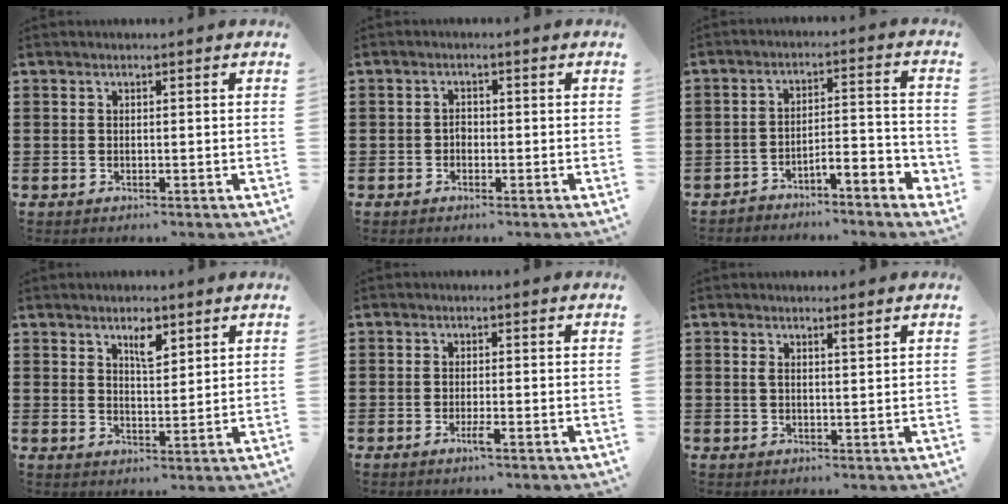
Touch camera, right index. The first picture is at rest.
{"total": 1.3, "force": [-0.6, 0.9, 0.7], "torque": [-0.017, 0.000, -0.012]}
{"total": 4.4, "force": [-4.3, 0.1, 1.1], "torque": [-0.023, -0.002, -0.089]}
{"total": 3.7, "force": [2.5, 1.3, 2.5], "torque": [-0.038, -0.001, 0.040]}
{"total": 1.9, "force": [-1.1, 0.1, 1.5], "torque": [-0.032, -0.004, -0.022]}
{"total": 1.6, "force": [0.9, 0.3, 1.3], "torque": [-0.018, -0.002, 0.012]}